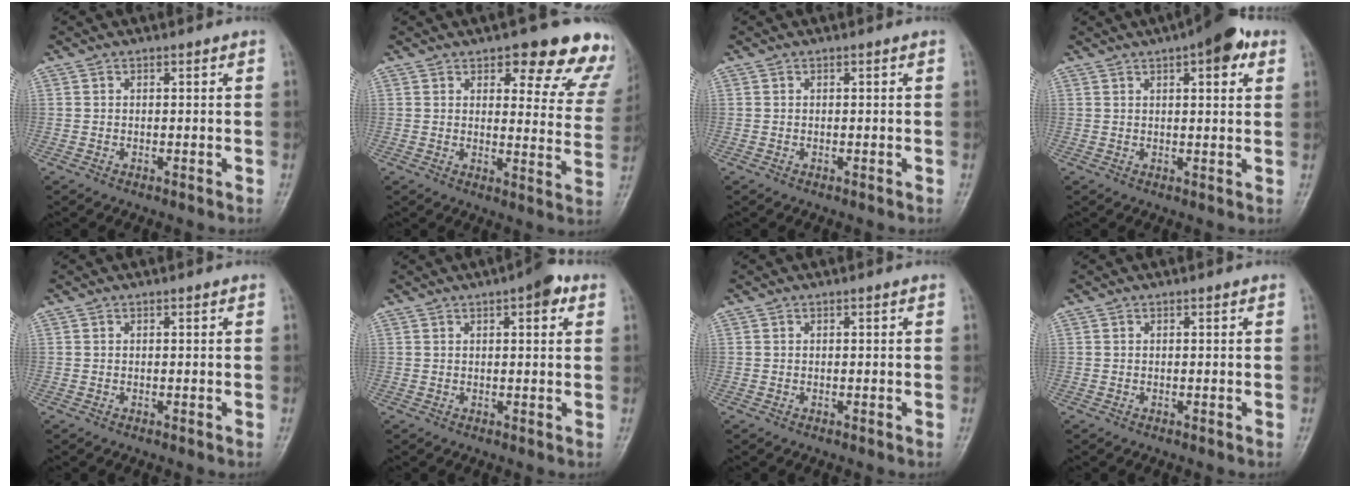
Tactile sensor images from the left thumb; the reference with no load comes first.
{"total": 16.5, "force": [12.3, 6.5, 9.0], "torque": [-0.040, -0.059, 0.125]}
{"total": 0.0}
{"total": 8.7, "force": [4.4, 3.2, 6.9], "torque": [-0.077, -0.003, 0.053]}
{"total": 0.0}
{"total": 5.0, "force": [2.3, 1.7, 4.0], "torque": [-0.044, -0.001, 0.023]}
{"total": 0.0}
{"total": 0.0}